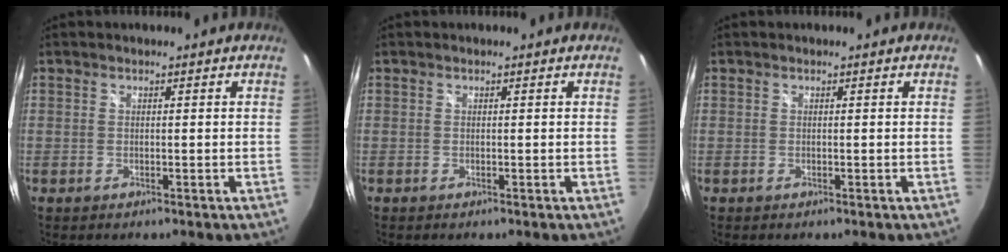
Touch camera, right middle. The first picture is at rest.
{"total": 0.0}
{"total": 0.0}